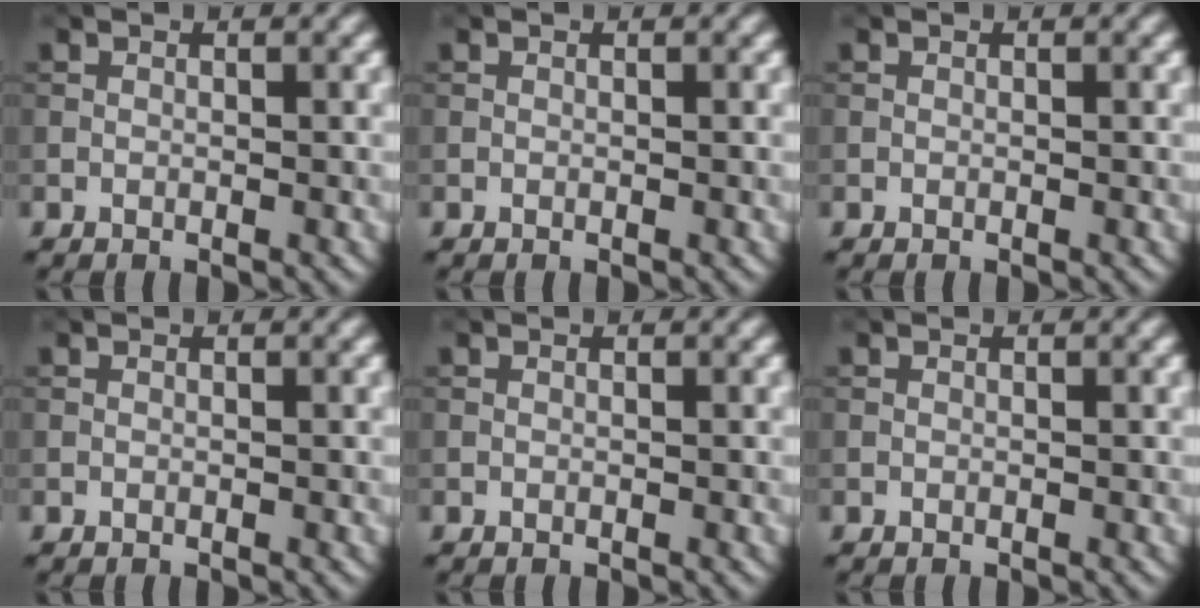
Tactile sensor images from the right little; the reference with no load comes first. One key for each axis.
{"total": 0.0}
{"total": 0.0}
{"total": 0.0}
{"total": 0.0}
{"total": 0.0}